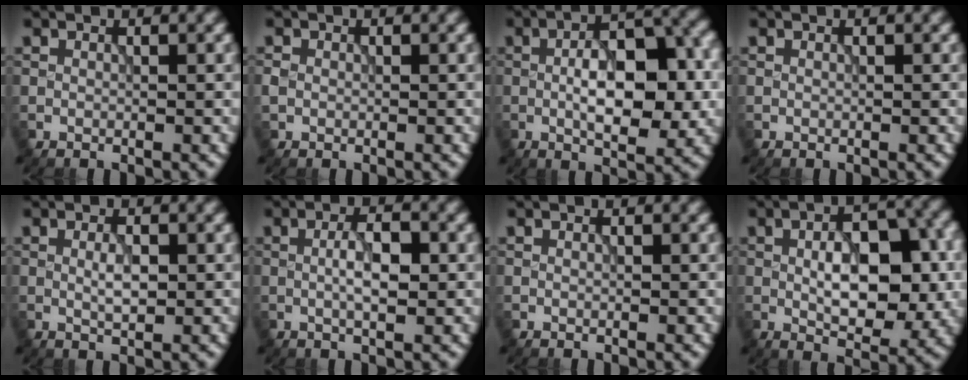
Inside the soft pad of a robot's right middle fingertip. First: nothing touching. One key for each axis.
{"total": 1.0, "fx": 0.0, "fy": 0.9, "fz": 0.4, "tx": -0.006, "ty": -0.001, "tz": -0.002}
{"total": 8.5, "fx": -0.7, "fy": 3.7, "fz": 7.6, "tx": -0.119, "ty": 0.006, "tz": -0.014}
{"total": 0.0}
{"total": 1.7, "fx": 0.1, "fy": 0.6, "fz": 1.6, "tx": -0.033, "ty": 0.000, "tz": 0.003}
{"total": 3.2, "fx": -0.1, "fy": 1.0, "fz": 3.0, "tx": -0.060, "ty": 0.003, "tz": -0.003}
{"total": 0.0}
{"total": 8.0, "fx": -0.1, "fy": 4.1, "fz": 6.9, "tx": -0.110, "ty": -0.001, "tz": -0.003}